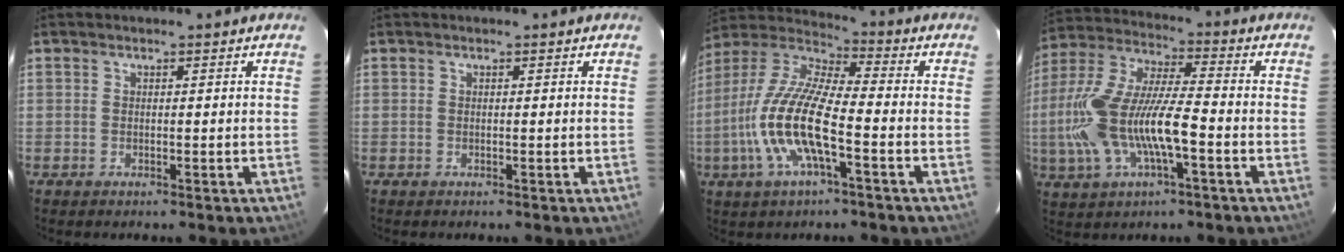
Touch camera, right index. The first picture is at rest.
{"total": 0.0}
{"total": 15.7, "force": [-4.6, 3.8, 14.5], "torque": [-0.301, -0.005, -0.097]}
{"total": 18.6, "force": [-4.7, 5.9, 17.0], "torque": [-0.353, -0.007, -0.086]}